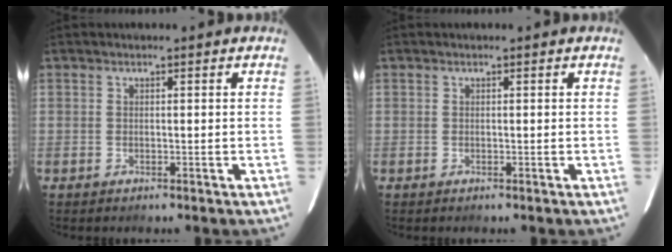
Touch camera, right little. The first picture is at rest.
{"total": 0.0}